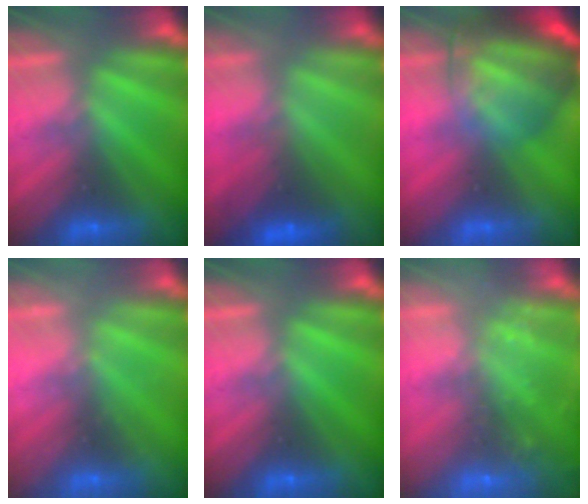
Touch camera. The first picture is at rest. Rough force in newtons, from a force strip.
{"total": 2.8}
{"total": 7.2}
{"total": 2.0}
{"total": 0.0}
{"total": 8.5}